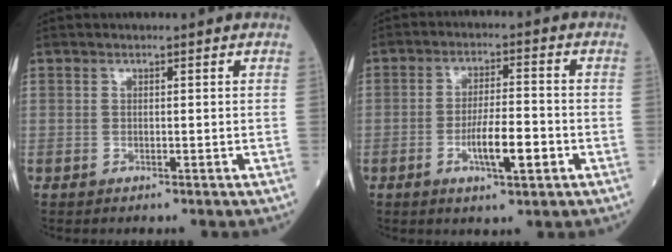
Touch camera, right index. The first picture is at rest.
{"total": 6.8, "force": [-2.4, 1.2, 6.3], "torque": [-0.114, -0.001, -0.039]}